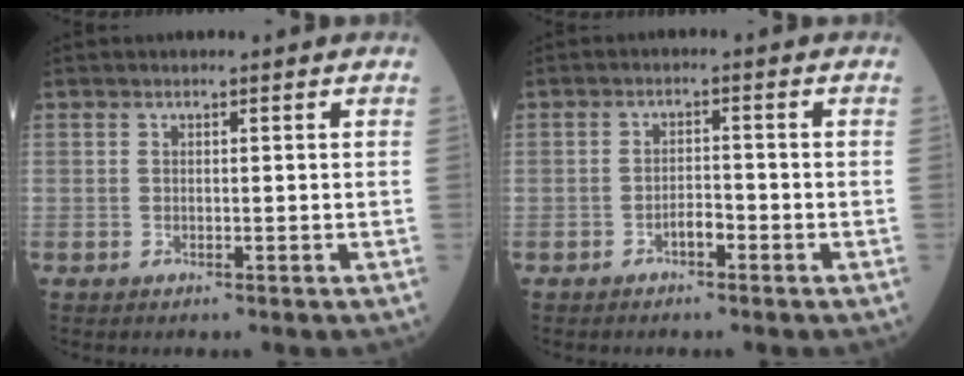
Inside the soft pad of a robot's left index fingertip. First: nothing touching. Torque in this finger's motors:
{"motor_torque": [0.47, 0.16, 0.04, 0.01]}